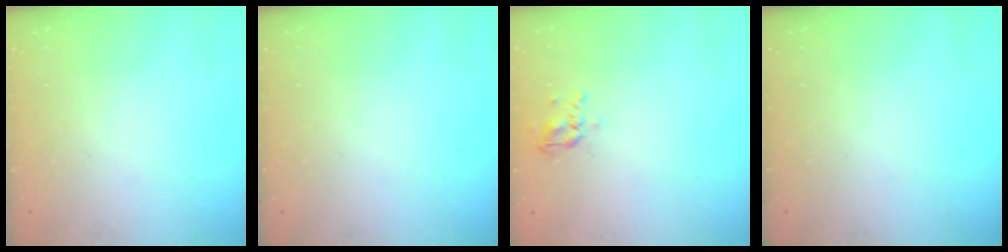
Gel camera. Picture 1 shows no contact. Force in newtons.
{"total": 0.0}
{"total": 3.2, "press": 3.1, "slide": 0.9}
{"total": 0.0}